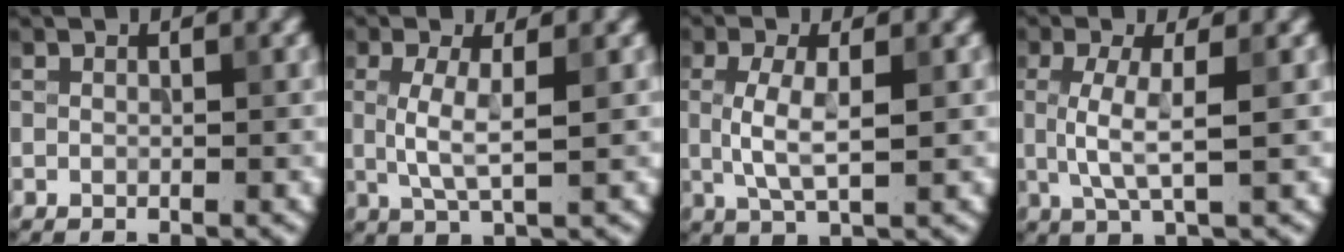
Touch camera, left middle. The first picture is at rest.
{"total": 3.2, "force": [0.3, 0.8, 3.1], "torque": [-0.071, -0.002, 0.005]}
{"total": 3.7, "force": [0.1, 1.2, 3.5], "torque": [-0.078, -0.001, 0.003]}
{"total": 3.6, "force": [0.1, 0.8, 3.5], "torque": [-0.078, -0.001, 0.003]}